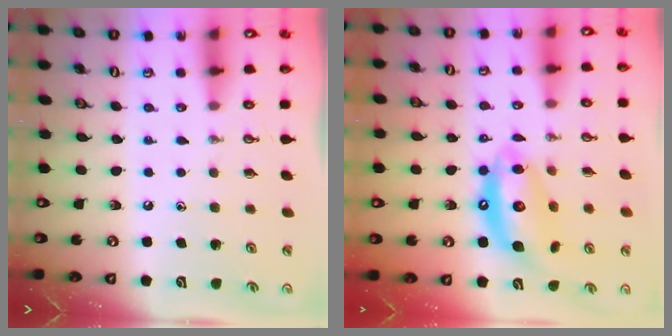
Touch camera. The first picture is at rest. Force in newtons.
{"total": 13.9, "press": 13.8, "slide": 1.6}